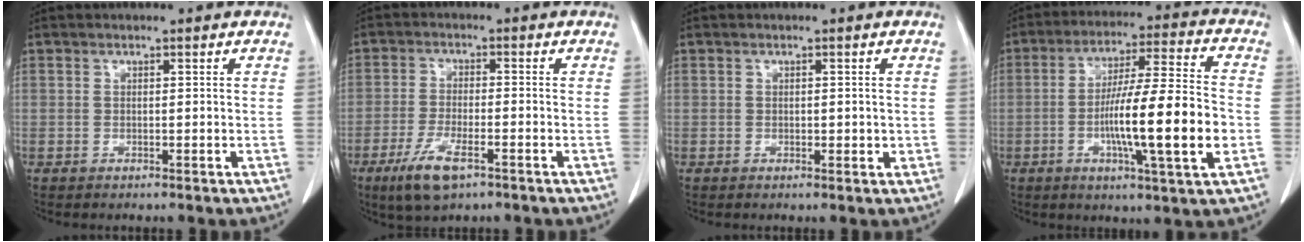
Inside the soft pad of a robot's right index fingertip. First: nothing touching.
{"total": 6.9, "force": [-3.9, 1.7, 5.4], "torque": [-0.112, -0.014, -0.065]}
{"total": 1.6, "force": [0.0, 0.9, 1.3], "torque": [-0.016, -0.003, 0.003]}
{"total": 15.6, "force": [-3.4, 0.5, 15.3], "torque": [-0.258, -0.004, -0.059]}